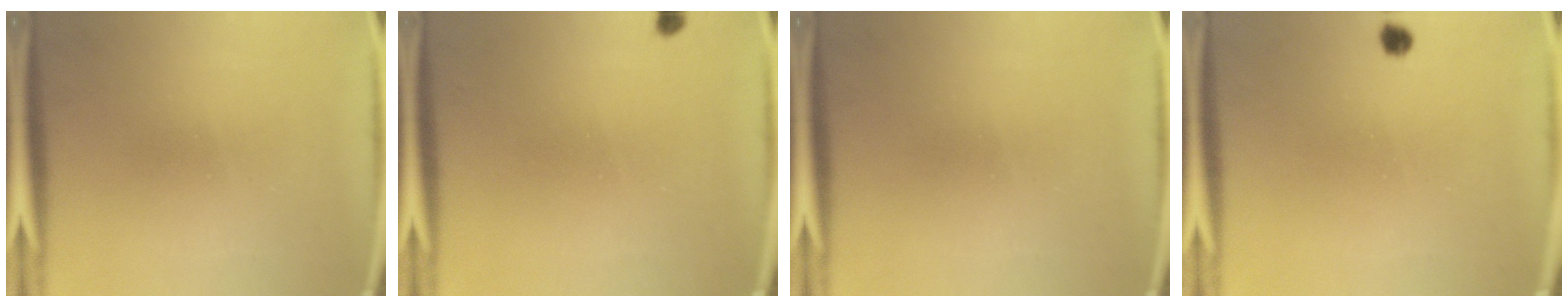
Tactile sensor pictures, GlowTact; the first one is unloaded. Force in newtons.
{"total": 0.8}
{"total": 0.0}
{"total": 1.4}